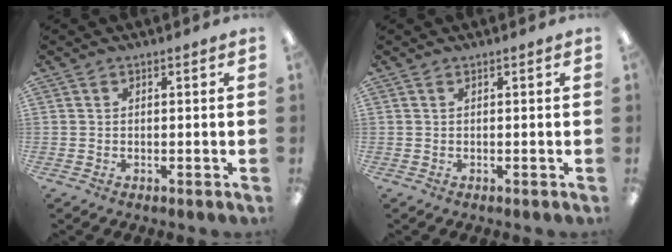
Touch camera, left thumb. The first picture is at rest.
{"total": 0.0}